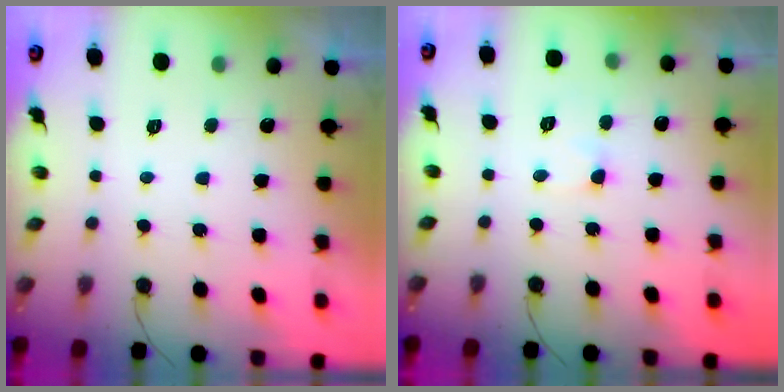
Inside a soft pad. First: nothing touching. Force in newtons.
{"total": 3.3, "press": 3.3, "slide": 0.4}